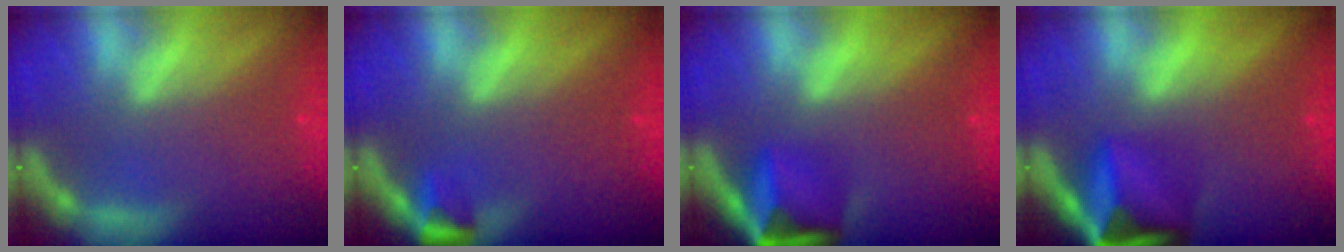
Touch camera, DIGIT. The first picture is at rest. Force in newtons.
{"total": 1.9}
{"total": 6.4}
{"total": 9.0}